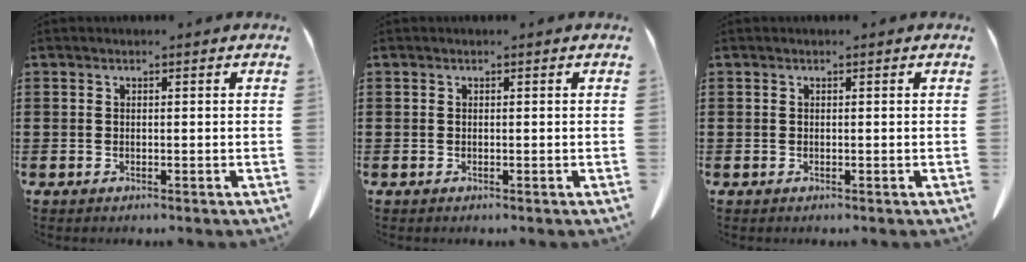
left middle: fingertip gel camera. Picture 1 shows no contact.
{"total": 0.0}
{"total": 0.0}